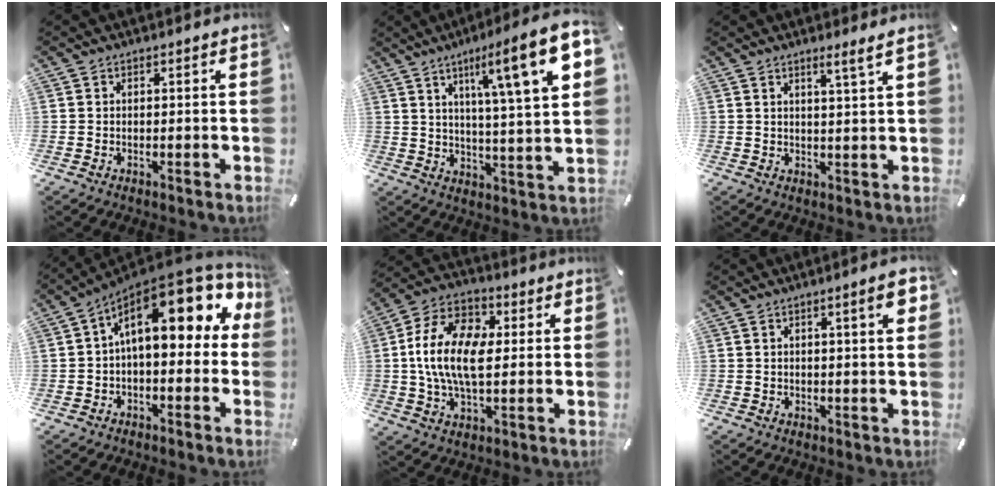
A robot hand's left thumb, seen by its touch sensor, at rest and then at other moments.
{"total": 16.4, "force": [7.5, 2.4, 14.4], "torque": [-0.222, -0.045, 0.100]}
{"total": 3.6, "force": [2.4, -0.5, 2.7], "torque": [-0.047, -0.011, 0.039]}
{"total": 17.8, "force": [6.4, 8.5, 14.3], "torque": [-0.224, -0.044, 0.109]}
{"total": 15.4, "force": [0.9, 9.4, 12.1], "torque": [-0.251, 0.011, 0.015]}
{"total": 5.0, "force": [1.7, 0.9, 4.7], "torque": [-0.073, -0.002, 0.024]}